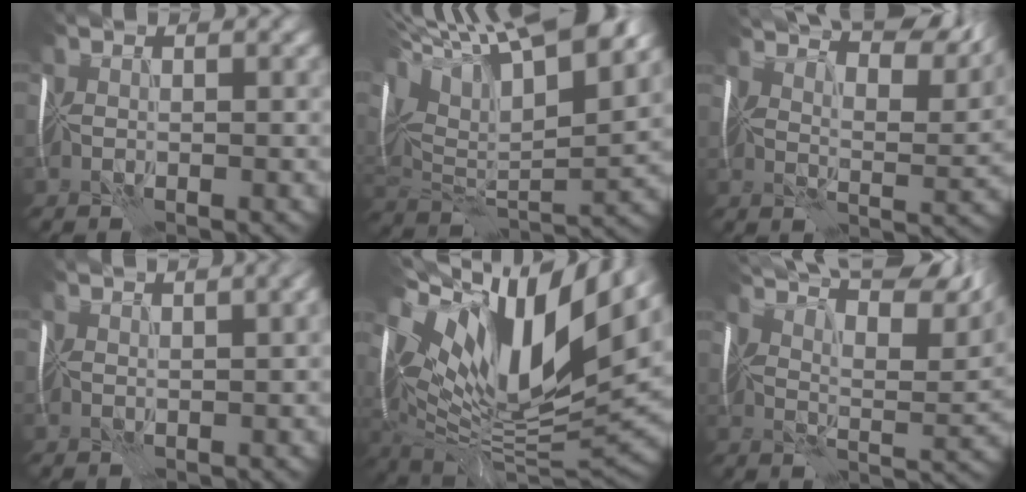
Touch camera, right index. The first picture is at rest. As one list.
[{"total": 16.2, "force": [6.8, 7.4, 12.7], "torque": [-0.245, 0.043, 0.111]}, {"total": 12.2, "force": [10.1, 2.8, 6.2], "torque": [-0.101, 0.017, 0.126]}, {"total": 4.4, "force": [2.3, 1.4, 3.5], "torque": [-0.027, 0.016, 0.029]}, {"total": 16.2, "force": [5.6, 6.1, 13.9], "torque": [-0.253, 0.015, 0.083]}, {"total": 15.0, "force": [11.5, 3.9, 8.8], "torque": [-0.136, 0.034, 0.142]}]